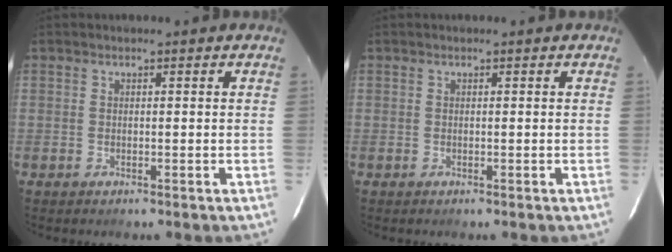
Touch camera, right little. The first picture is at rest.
{"total": 0.0}